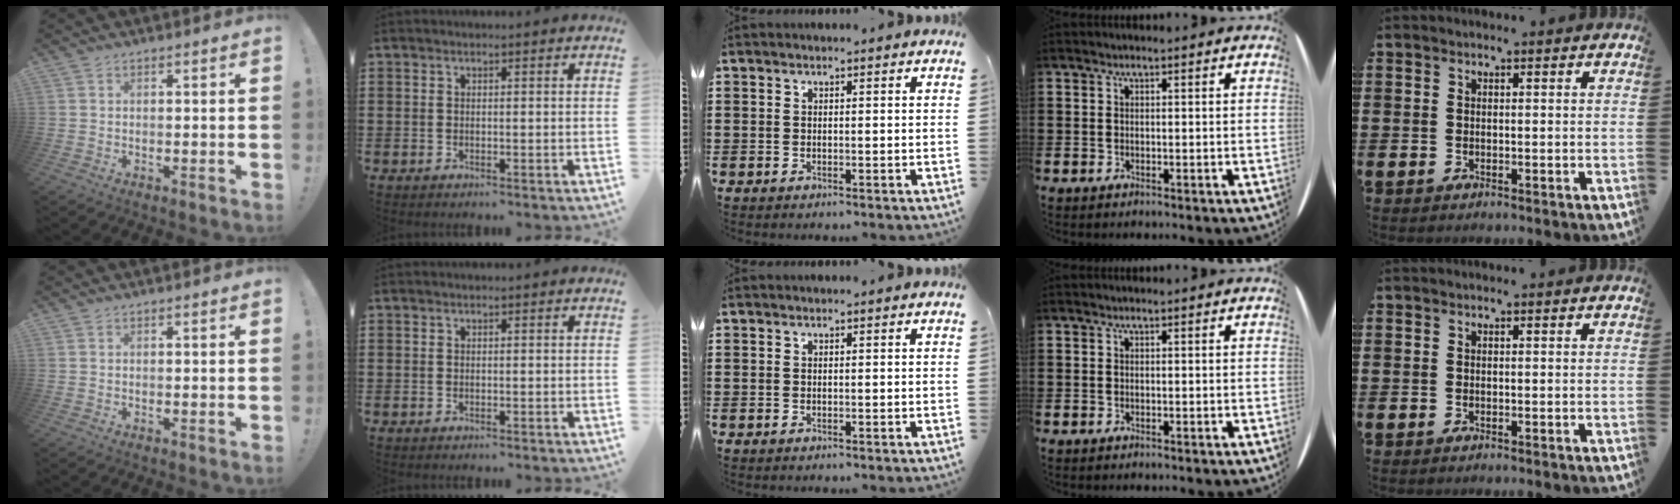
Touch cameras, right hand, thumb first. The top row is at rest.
{}